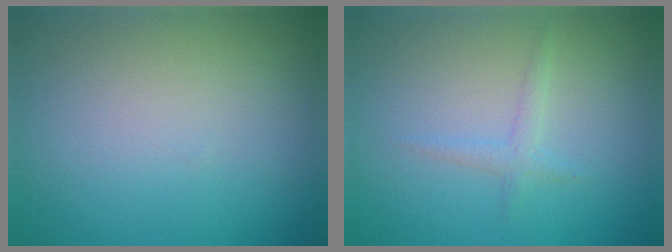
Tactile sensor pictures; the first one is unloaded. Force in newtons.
{"total": 1.1, "press": 1.1, "slide": 0.1}